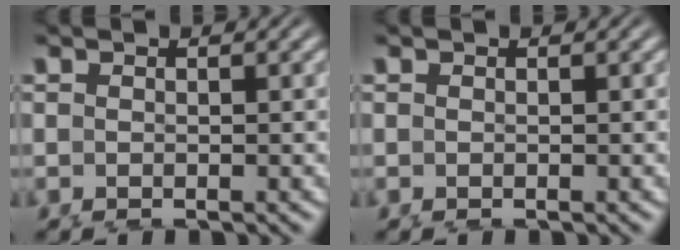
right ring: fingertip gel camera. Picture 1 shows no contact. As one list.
[{"total": 0.0}]